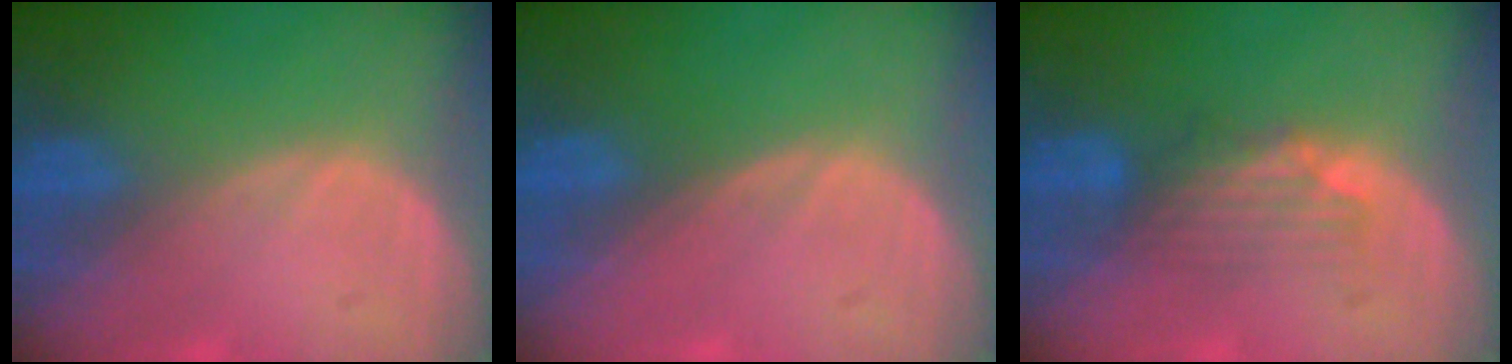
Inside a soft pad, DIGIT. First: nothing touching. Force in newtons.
{"total": 0.0}
{"total": 3.8, "press": 3.8, "slide": 0.4}